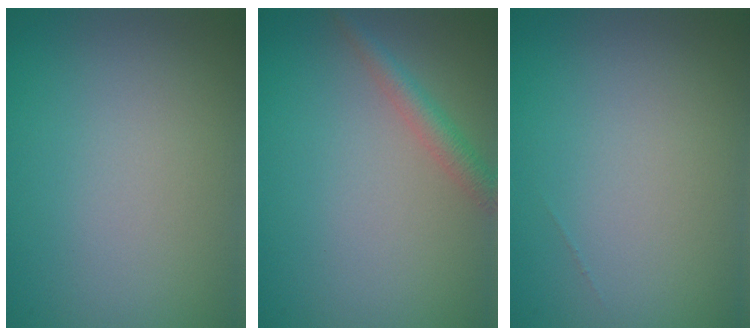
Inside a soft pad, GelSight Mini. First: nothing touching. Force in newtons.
{"total": 2.0, "press": 2.0, "slide": 0.0}
{"total": 0.0}